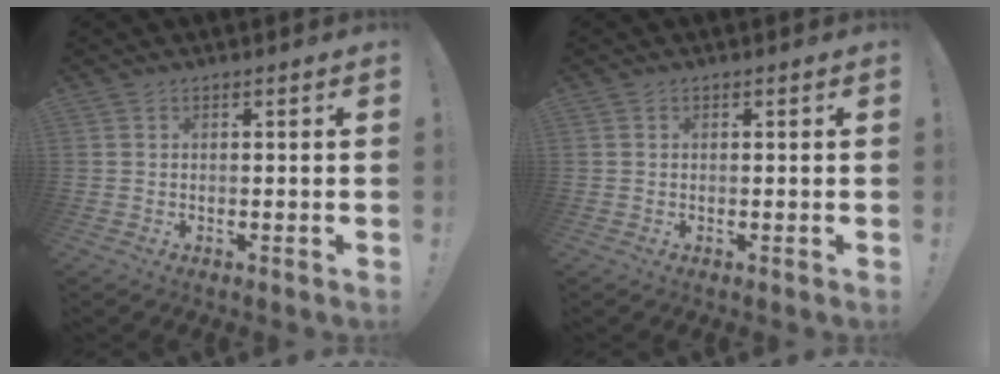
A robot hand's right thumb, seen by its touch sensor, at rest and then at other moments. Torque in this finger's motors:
{"motor_torque": [-0.27, 0.13, -0.23, 0.32, -0.06]}